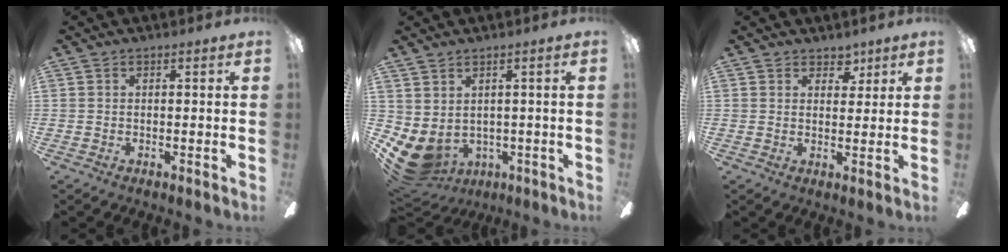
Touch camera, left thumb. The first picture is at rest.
{"total": 6.0, "force": [-1.5, 4.3, 3.8], "torque": [-0.115, -0.013, -0.028]}
{"total": 4.3, "force": [3.1, 2.6, 1.4], "torque": [-0.012, -0.012, 0.052]}